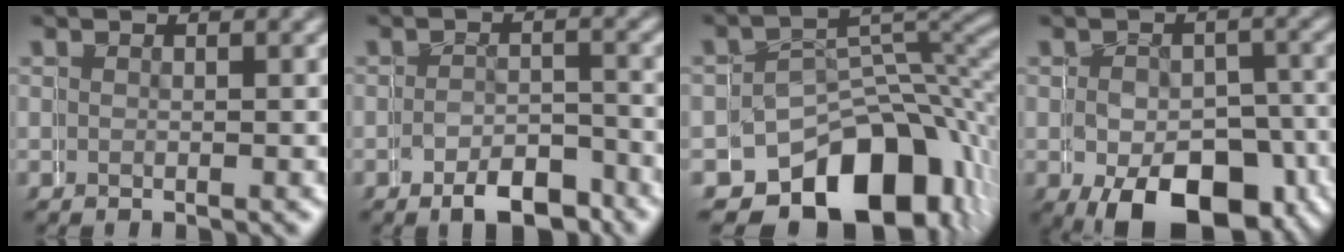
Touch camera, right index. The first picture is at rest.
{"total": 4.7, "force": [-3.9, 2.2, 1.4], "torque": [-0.009, -0.007, -0.068]}
{"total": 12.2, "force": [-6.5, 8.1, 6.4], "torque": [-0.082, -0.030, -0.091]}
{"total": 10.2, "force": [-5.9, 6.3, 5.5], "torque": [-0.091, -0.044, -0.070]}